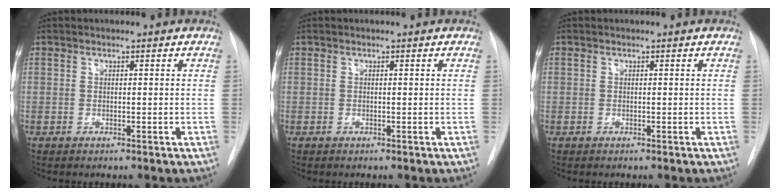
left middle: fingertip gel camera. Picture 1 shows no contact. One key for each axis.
{"total": 0.0}
{"total": 0.0}